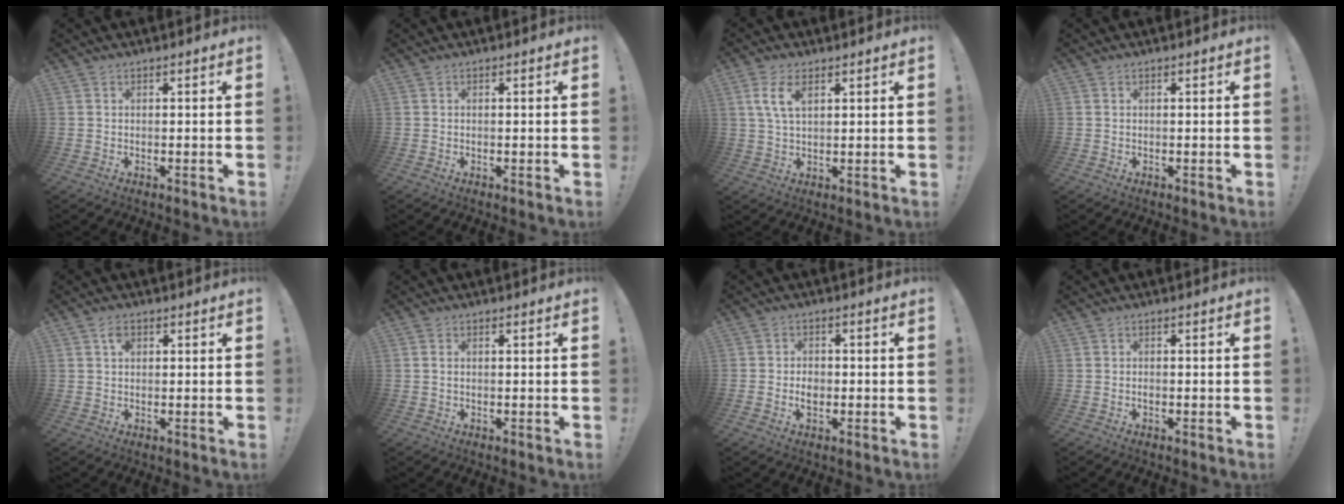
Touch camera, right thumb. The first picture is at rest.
{"total": 0.0}
{"total": 6.8, "force": [2.8, 3.3, 5.2], "torque": [-0.097, -0.002, 0.049]}
{"total": 0.0}
{"total": 2.5, "force": [0.9, 1.7, 1.5], "torque": [-0.019, 0.000, 0.012]}
{"total": 0.9, "force": [0.1, 0.6, 0.7], "torque": [-0.021, 0.005, 0.003]}
{"total": 3.5, "force": [-1.2, 2.6, 2.1], "torque": [-0.018, 0.002, -0.023]}
{"total": 0.6, "force": [-0.5, 0.3, 0.3], "torque": [-0.006, 0.001, -0.009]}